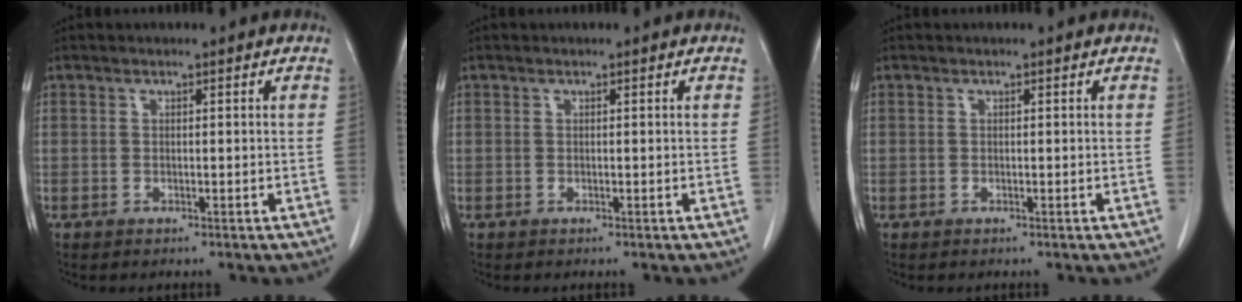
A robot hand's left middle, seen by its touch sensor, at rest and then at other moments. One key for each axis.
{"total": 0.0}
{"total": 0.0}